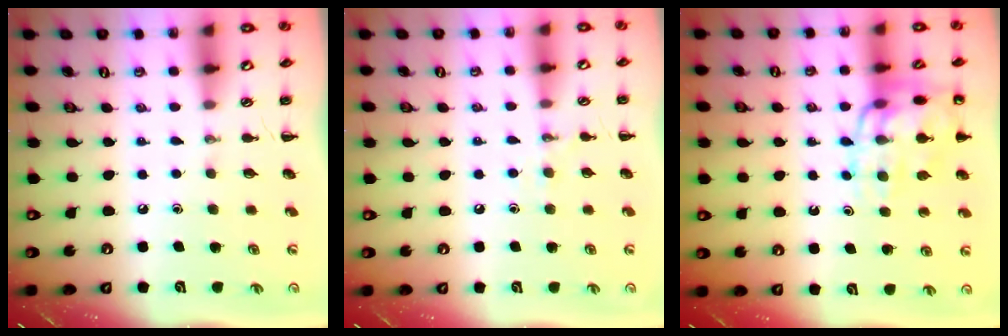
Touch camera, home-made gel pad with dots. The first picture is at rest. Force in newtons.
{"total": 6.6, "press": 6.4, "slide": 1.6}
{"total": 15.3, "press": 15.2, "slide": 1.9}